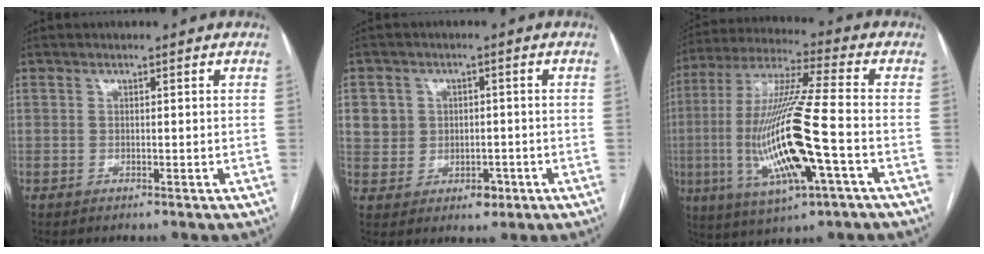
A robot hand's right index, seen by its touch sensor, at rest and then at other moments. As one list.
[{"total": 5.8, "force": [-0.2, 5.5, 1.9], "torque": [-0.014, 0.014, 0.010]}, {"total": 19.2, "force": [-4.2, 1.7, 18.6], "torque": [-0.391, -0.013, -0.075]}]